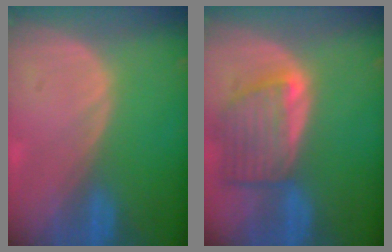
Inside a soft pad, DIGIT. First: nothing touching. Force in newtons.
{"total": 7.7, "press": 7.0, "slide": 3.2}